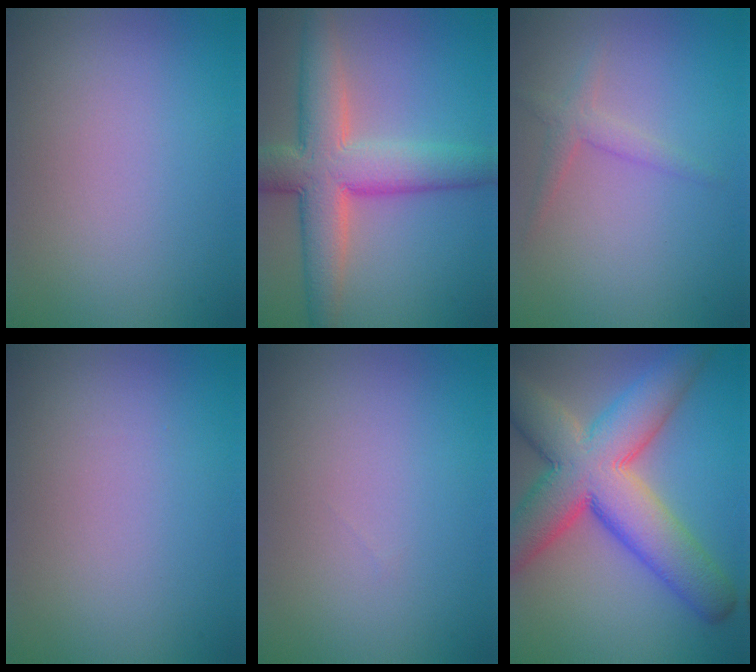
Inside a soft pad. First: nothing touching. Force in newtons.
{"total": 8.4, "press": 8.4, "slide": 0.5}
{"total": 1.7, "press": 1.6, "slide": 0.1}
{"total": 0.0}
{"total": 0.0}
{"total": 12.1, "press": 12.1, "slide": 0.7}